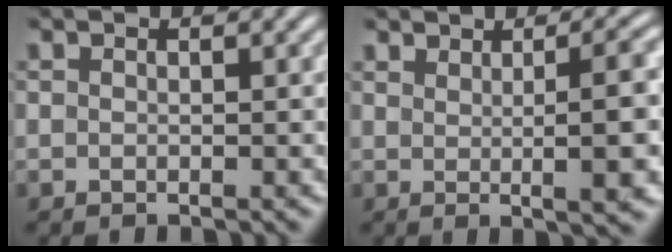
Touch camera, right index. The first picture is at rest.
{"total": 3.8, "force": [1.0, -0.3, 3.7], "torque": [-0.046, 0.003, 0.021]}